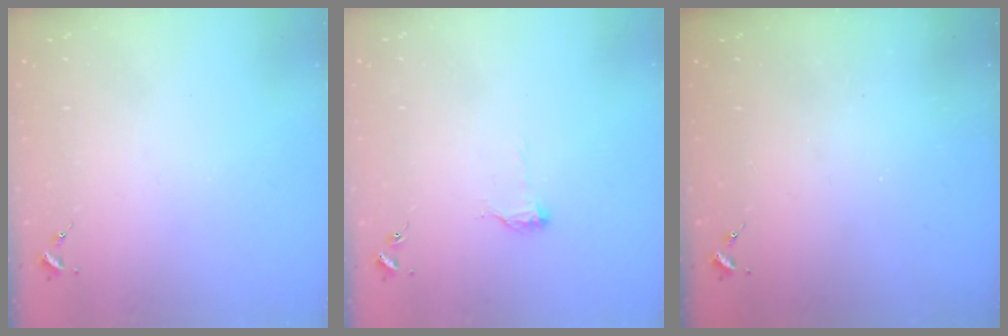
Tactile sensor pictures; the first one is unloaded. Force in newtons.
{"total": 6.9, "press": 6.9, "slide": 0.6}
{"total": 0.0}